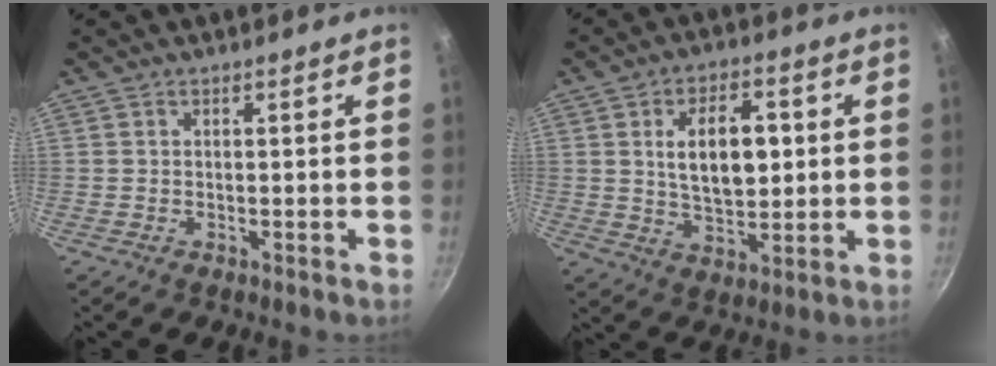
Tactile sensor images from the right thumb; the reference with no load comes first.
{"total": 11.6, "force": [2.0, 6.5, 9.4], "torque": [-0.126, -0.005, 0.037]}